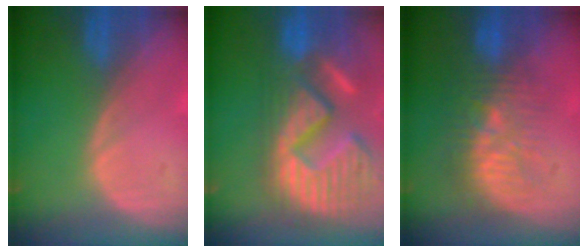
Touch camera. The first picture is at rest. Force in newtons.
{"total": 15.3, "press": 12.7, "slide": 8.4}
{"total": 9.2, "press": 8.9, "slide": 2.6}